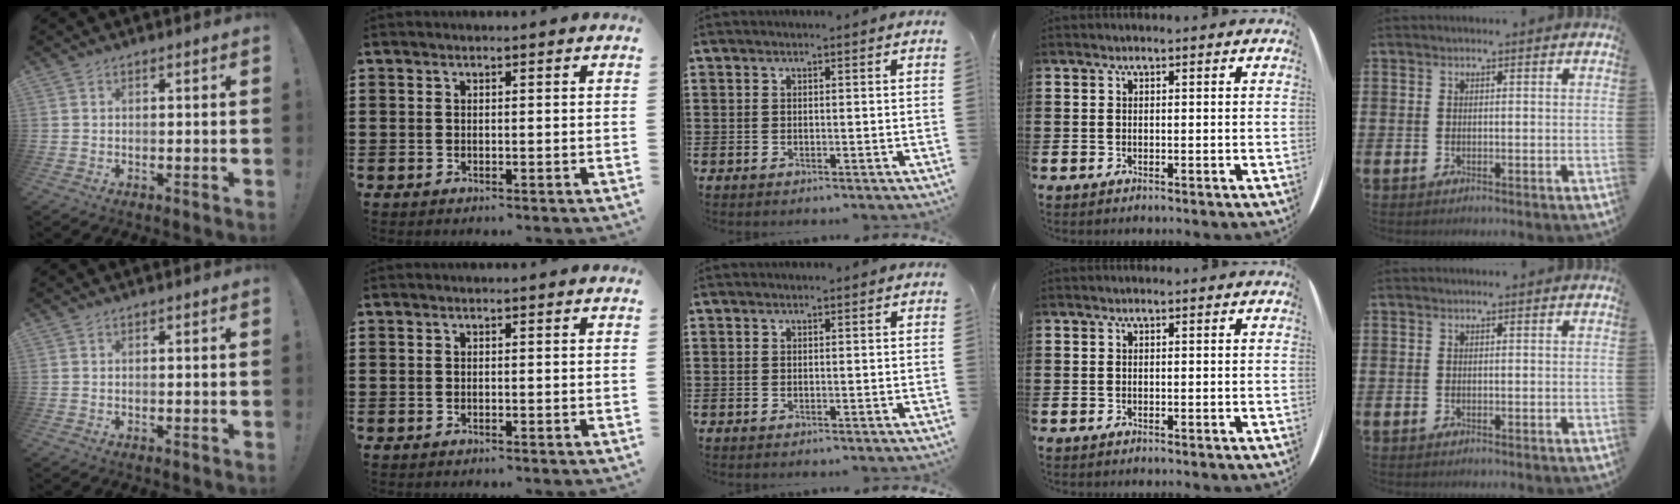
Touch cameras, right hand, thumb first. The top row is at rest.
{}